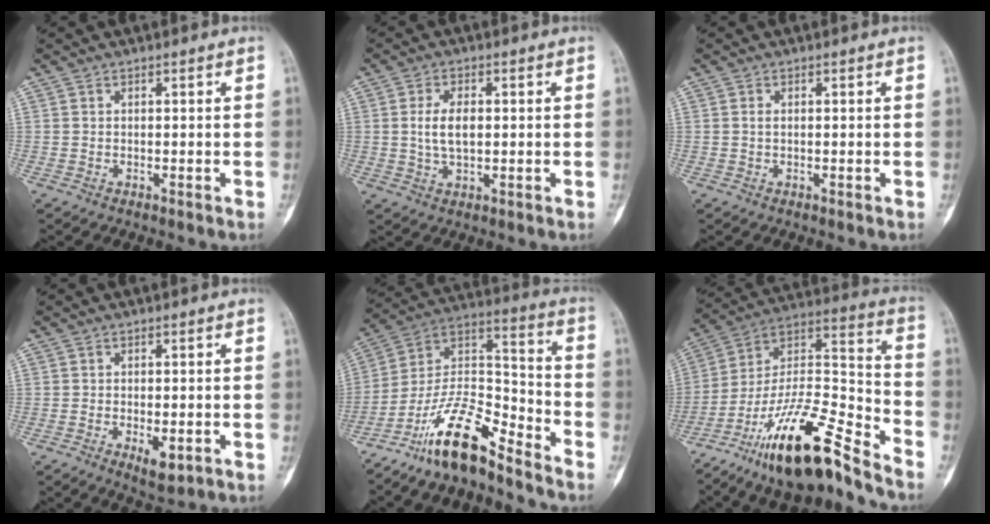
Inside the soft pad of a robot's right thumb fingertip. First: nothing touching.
{"total": 5.6, "force": [0.4, 2.9, 4.8], "torque": [-0.096, 0.001, 0.010]}
{"total": 0.7, "force": [0.1, 0.4, 0.6], "torque": [-0.015, 0.000, 0.001]}
{"total": 4.4, "force": [-1.4, 1.9, 3.7], "torque": [-0.053, -0.006, -0.014]}
{"total": 15.2, "force": [-11.8, 4.1, 8.7], "torque": [-0.153, 0.098, -0.220]}
{"total": 22.5, "force": [-16.1, 4.9, 15.0], "torque": [-0.287, 0.080, -0.287]}